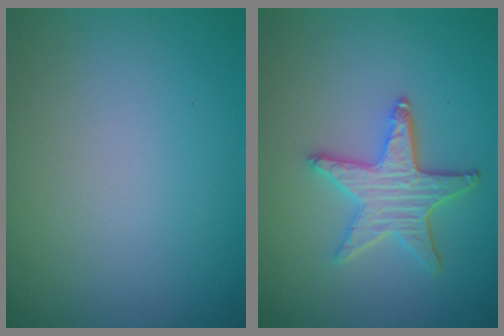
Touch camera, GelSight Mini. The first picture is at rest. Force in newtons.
{"total": 4.4, "press": 3.7, "slide": 2.4}